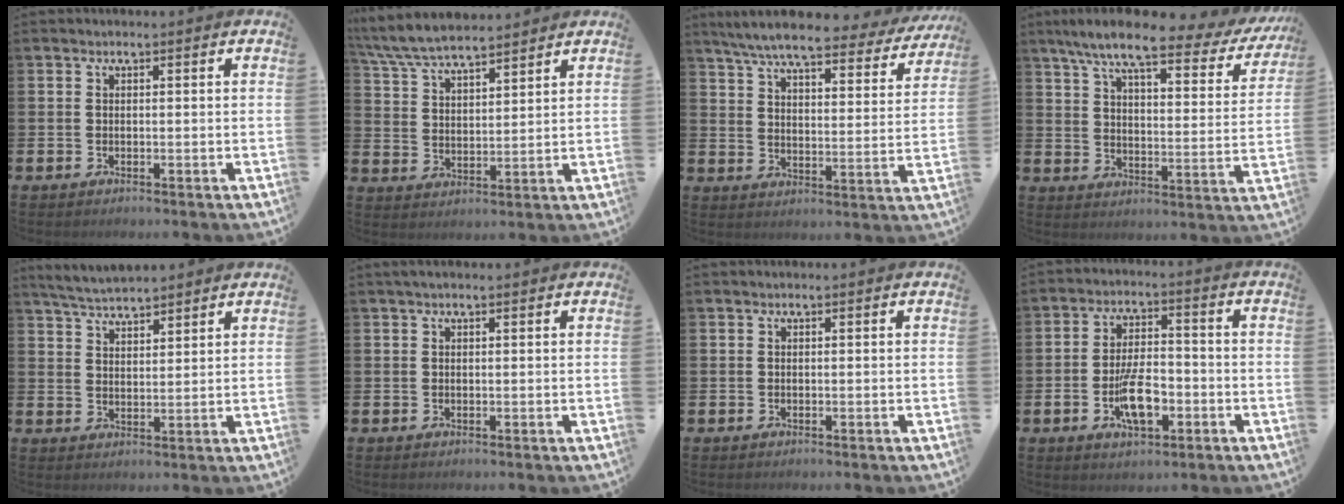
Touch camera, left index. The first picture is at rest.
{"total": 7.1, "force": [6.7, 1.1, 1.9], "torque": [-0.063, -0.025, 0.123]}
{"total": 7.6, "force": [6.6, 1.2, 3.6], "torque": [-0.090, -0.038, 0.111]}
{"total": 8.8, "force": [7.1, 1.3, 5.1], "torque": [-0.120, -0.037, 0.115]}
{"total": 4.7, "force": [4.6, 0.4, 0.7], "torque": [-0.031, -0.017, 0.085]}
{"total": 0.9, "force": [0.7, 0.2, 0.6], "torque": [-0.007, 0.001, 0.011]}
{"total": 0.0}
{"total": 7.1, "force": [-2.4, 3.1, 5.9], "torque": [-0.107, 0.006, -0.046]}